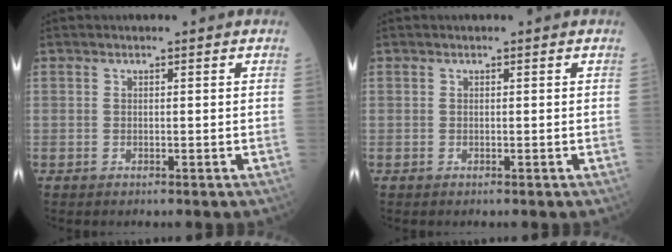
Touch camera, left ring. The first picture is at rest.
{"total": 0.0}